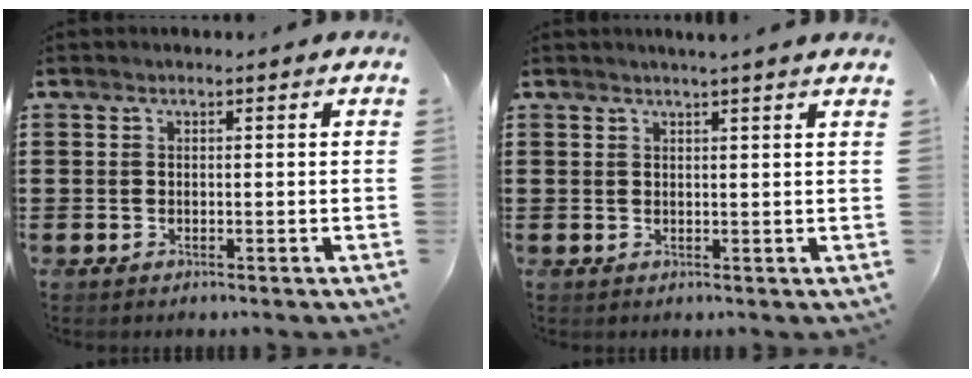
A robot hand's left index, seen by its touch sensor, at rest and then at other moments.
{"total": 1.6, "force": [1.4, -0.5, 0.7], "torque": [-0.012, -0.003, 0.026]}